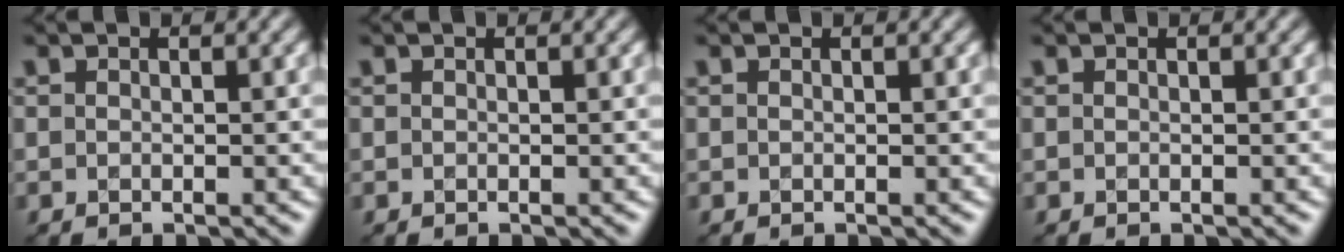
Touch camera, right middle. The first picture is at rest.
{"total": 0.0}
{"total": 0.0}
{"total": 0.0}